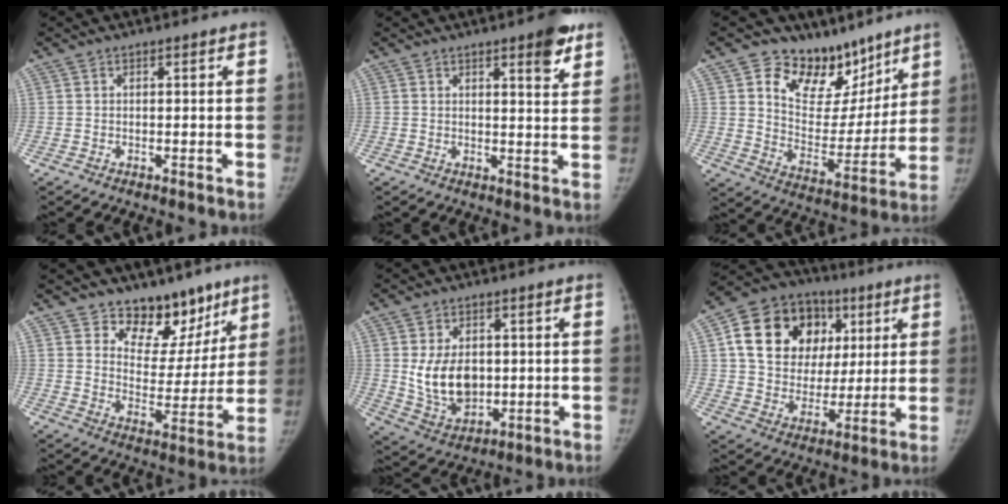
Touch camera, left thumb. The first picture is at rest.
{"total": 5.6, "force": [3.5, 1.4, 4.1], "torque": [-0.042, -0.019, 0.042]}
{"total": 16.6, "force": [11.1, 10.6, 6.5], "torque": [-0.032, -0.064, 0.184]}
{"total": 13.5, "force": [9.5, 8.2, 4.9], "torque": [-0.003, -0.056, 0.150]}
{"total": 11.4, "force": [0.9, 7.9, 8.1], "torque": [-0.112, -0.017, 0.034]}
{"total": 20.9, "force": [6.2, 16.3, 11.6], "torque": [-0.167, 0.016, 0.109]}